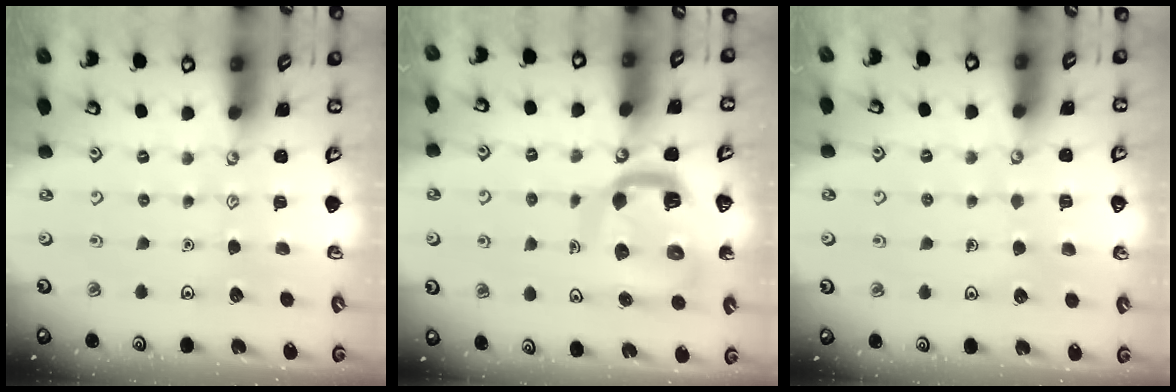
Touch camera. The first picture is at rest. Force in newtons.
{"total": 11.3, "press": 11.2, "slide": 1.3}
{"total": 4.3, "press": 4.3, "slide": 0.3}